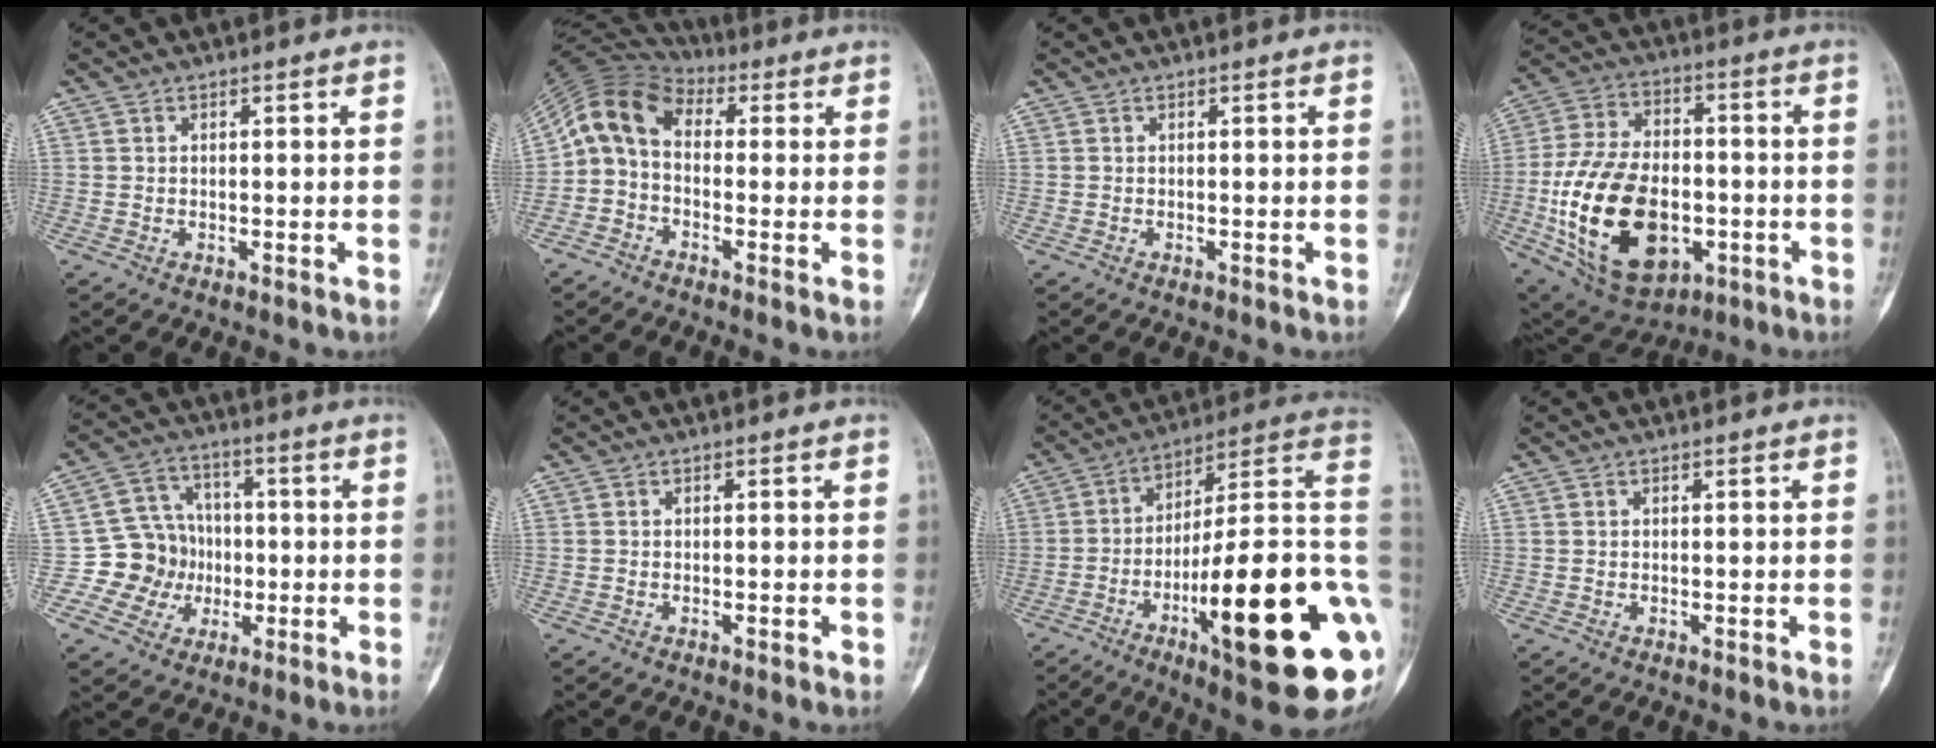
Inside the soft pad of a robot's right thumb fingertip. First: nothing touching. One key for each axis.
{"total": 9.1, "fx": 0.3, "fy": 6.4, "fz": 6.5, "tx": -0.111, "ty": 0.035, "tz": -0.015}
{"total": 0.0}
{"total": 24.6, "fx": -5.3, "fy": 15.1, "fz": 18.6, "tx": -0.333, "ty": 0.013, "tz": -0.069}
{"total": 10.9, "fx": -1.8, "fy": 10.2, "fz": 3.4, "tx": -0.004, "ty": 0.024, "tz": -0.033}
{"total": 0.8, "fx": -0.3, "fy": 0.3, "fz": 0.7, "tx": -0.011, "ty": -0.001, "tz": -0.003}
{"total": 29.7, "fx": -7.5, "fy": 6.4, "fz": 28.1, "tx": -0.355, "ty": 0.015, "tz": -0.110}
{"total": 0.0}